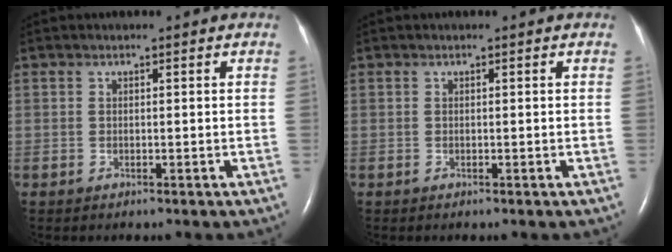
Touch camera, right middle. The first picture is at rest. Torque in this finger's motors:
{"motor_torque": [0.24, -0.19, 0.03, 0.01]}